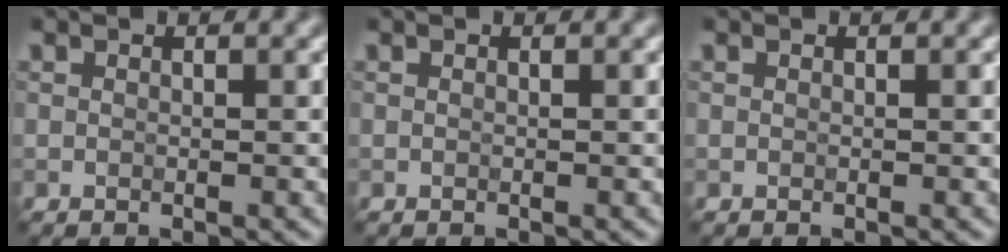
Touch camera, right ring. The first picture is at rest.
{"total": 0.0}
{"total": 0.0}